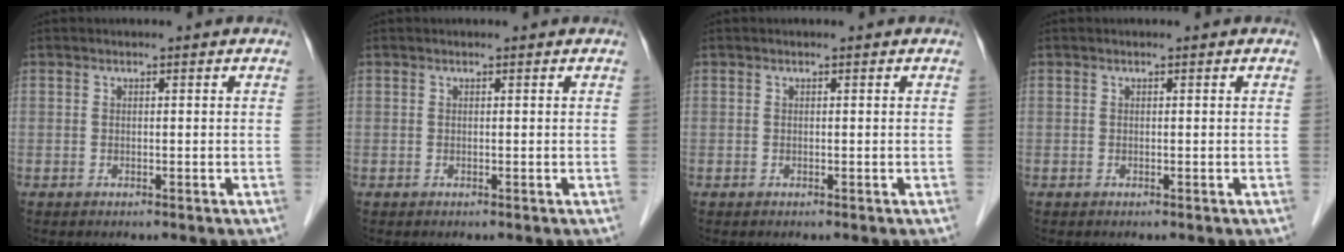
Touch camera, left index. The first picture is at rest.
{"total": 0.0}
{"total": 0.0}
{"total": 0.0}